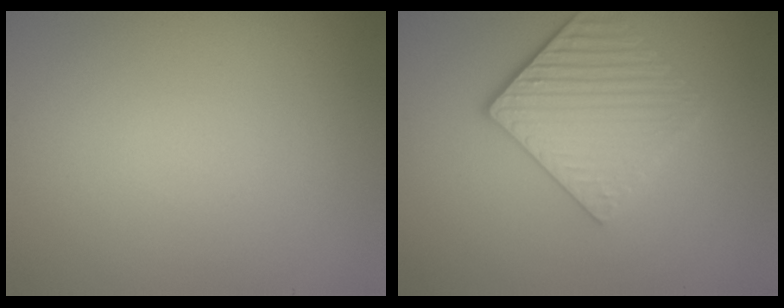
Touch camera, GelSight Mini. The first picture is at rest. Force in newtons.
{"total": 4.5, "press": 3.7, "slide": 2.5}